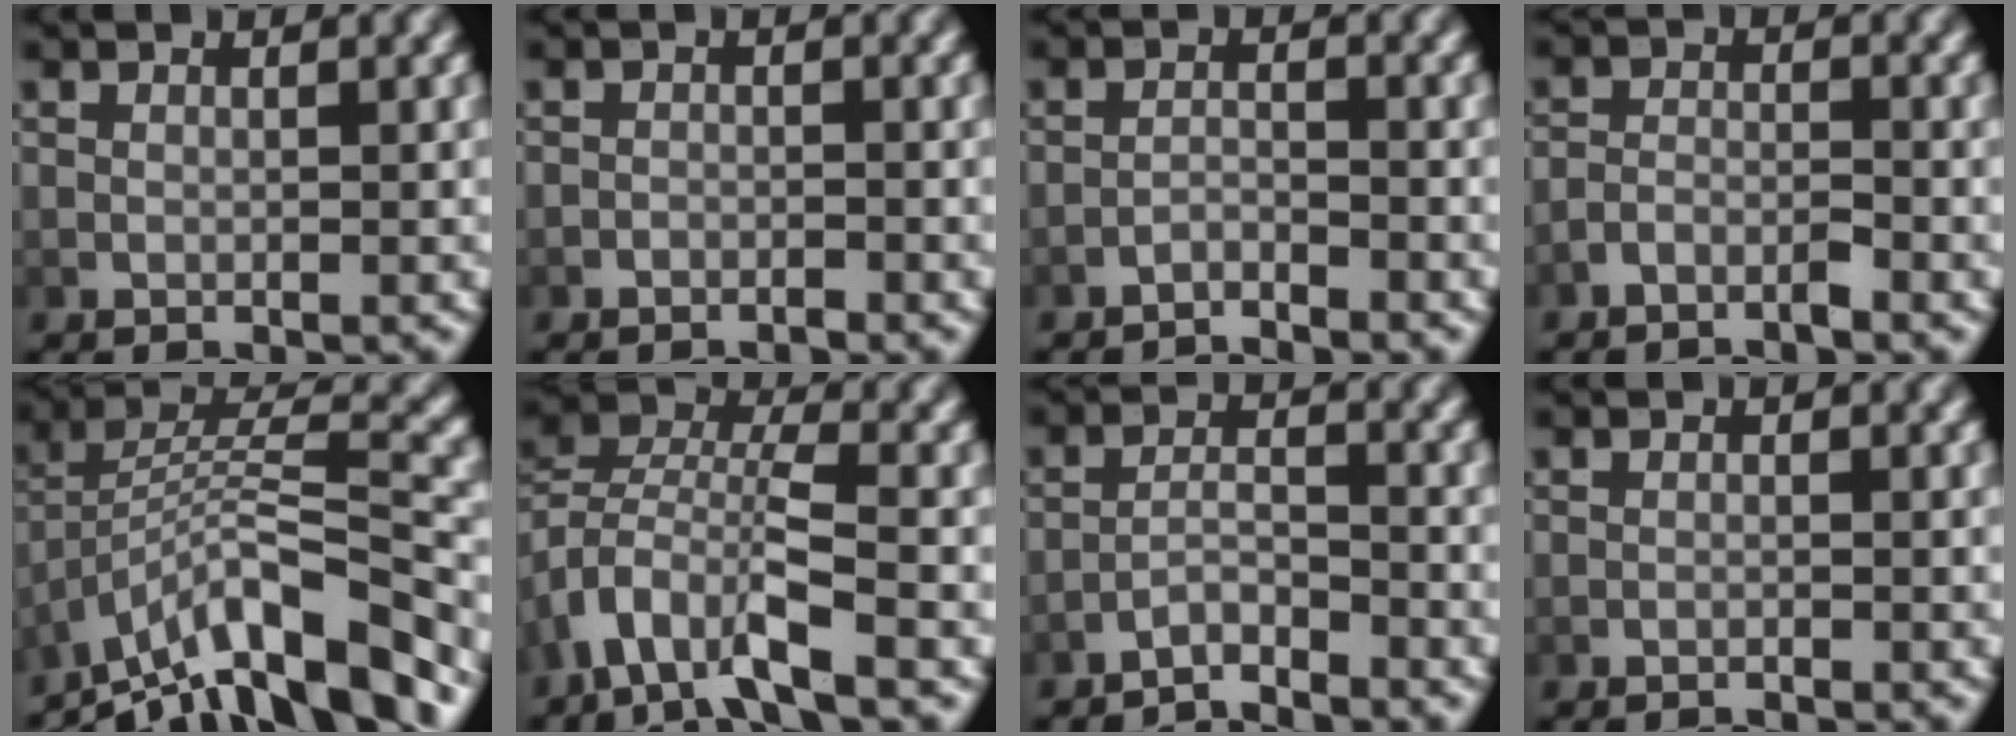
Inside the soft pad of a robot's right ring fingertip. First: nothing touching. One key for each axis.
{"total": 1.0, "fx": -1.0, "fy": 0.1, "fz": 0.0, "tx": -0.003, "ty": -0.003, "tz": -0.015}
{"total": 2.7, "fx": -2.6, "fy": 0.3, "fz": 0.1, "tx": -0.006, "ty": -0.011, "tz": -0.043}
{"total": 2.0, "fx": -1.8, "fy": 0.5, "fz": 0.5, "tx": -0.012, "ty": -0.005, "tz": -0.034}
{"total": 10.4, "fx": -4.6, "fy": 4.8, "fz": 8.0, "tx": -0.129, "ty": -0.014, "tz": -0.060}
{"total": 4.7, "fx": -0.5, "fy": 2.7, "fz": 3.8, "tx": -0.078, "ty": -0.001, "tz": -0.016}
{"total": 3.3, "fx": -3.1, "fy": 0.7, "fz": 0.9, "tx": -0.014, "ty": -0.007, "tz": -0.054}
{"total": 0.7, "fx": -0.7, "fy": -0.2, "fz": 0.0, "tx": -0.003, "ty": 0.002, "tz": -0.012}